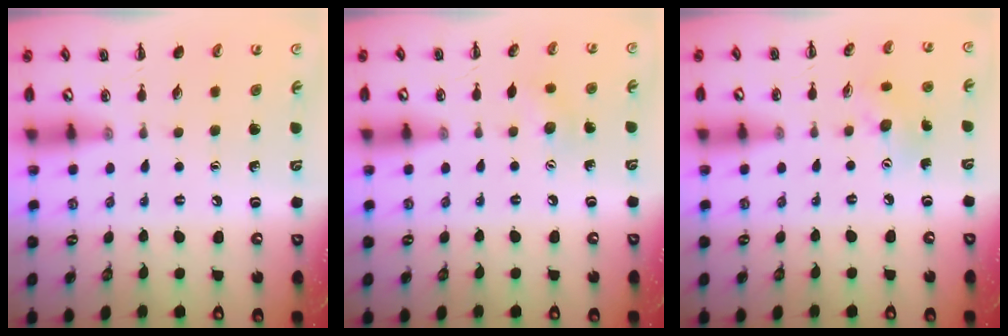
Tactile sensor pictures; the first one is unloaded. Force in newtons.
{"total": 5.9, "press": 5.7, "slide": 1.4}
{"total": 4.5, "press": 4.4, "slide": 0.5}